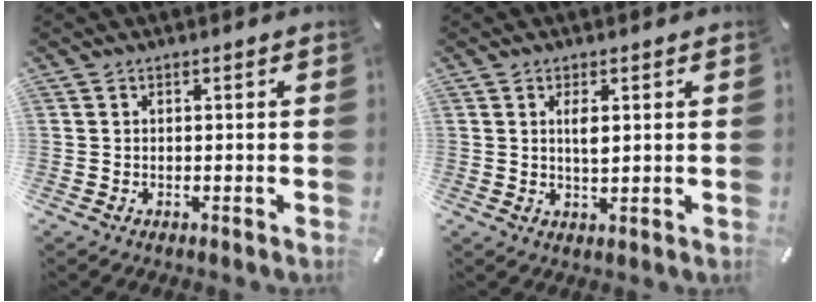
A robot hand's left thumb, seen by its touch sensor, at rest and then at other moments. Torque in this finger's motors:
{"motor_torque": [0.50, 0.46, 0.38, -0.44, 0.07]}